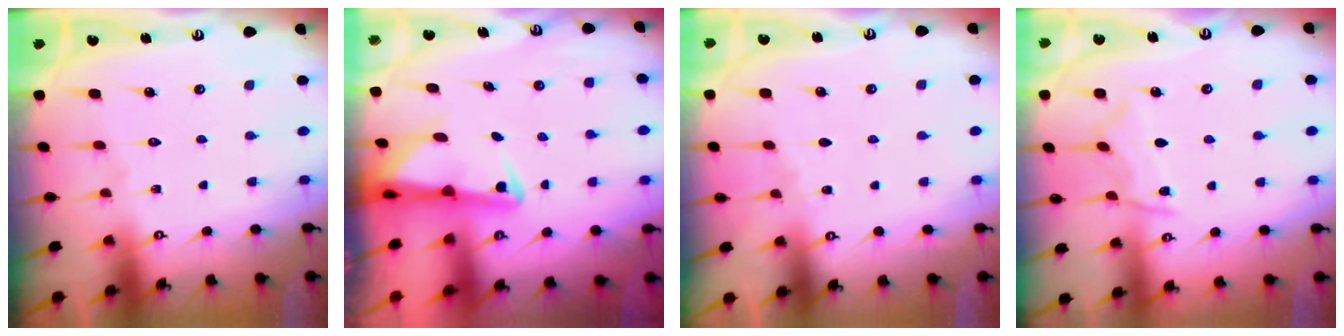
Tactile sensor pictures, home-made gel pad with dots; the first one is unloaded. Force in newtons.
{"total": 2.7, "press": 2.6, "slide": 0.6}
{"total": 2.5, "press": 2.5, "slide": 0.4}
{"total": 7.3, "press": 7.3, "slide": 0.7}